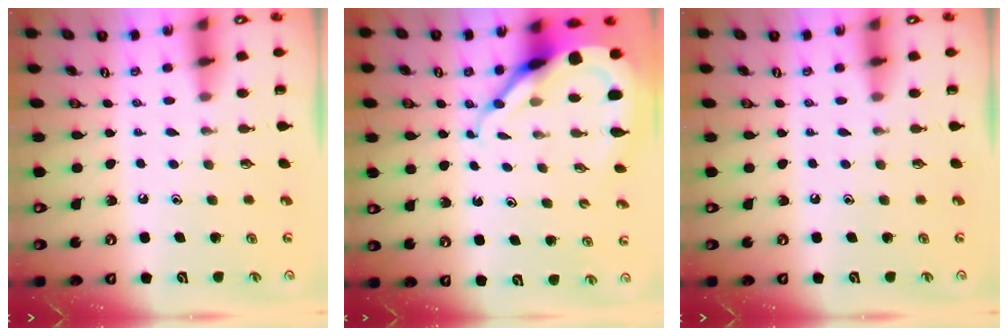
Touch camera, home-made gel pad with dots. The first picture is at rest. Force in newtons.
{"total": 9.9, "press": 9.8, "slide": 1.0}
{"total": 0.0}